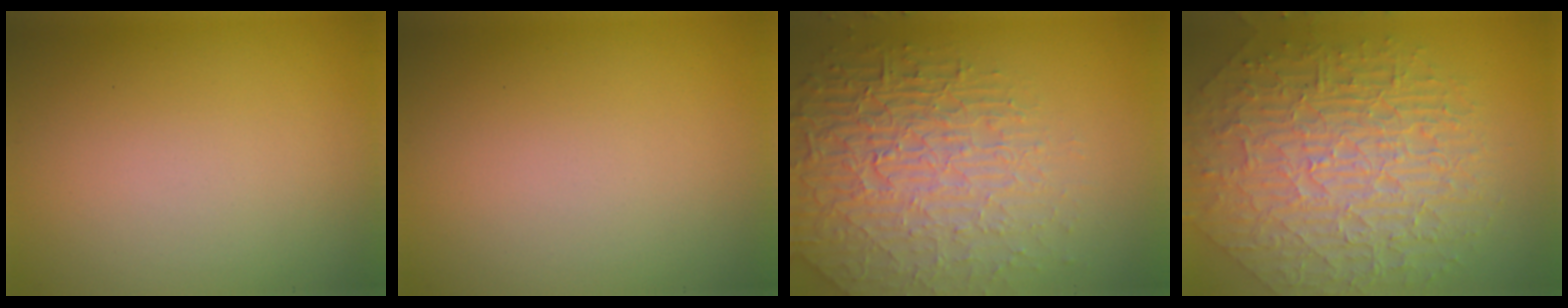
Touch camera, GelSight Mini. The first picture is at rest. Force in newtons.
{"total": 0.0}
{"total": 7.0, "press": 5.6, "slide": 4.2}
{"total": 9.9, "press": 6.6, "slide": 7.3}